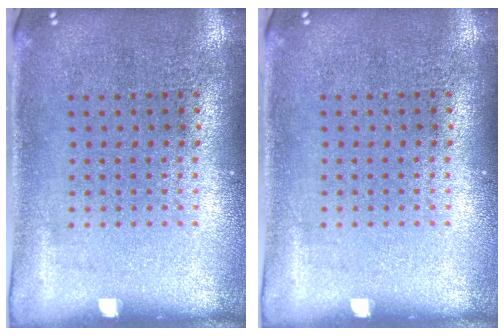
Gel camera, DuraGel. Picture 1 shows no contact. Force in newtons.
{"total": 0.0}